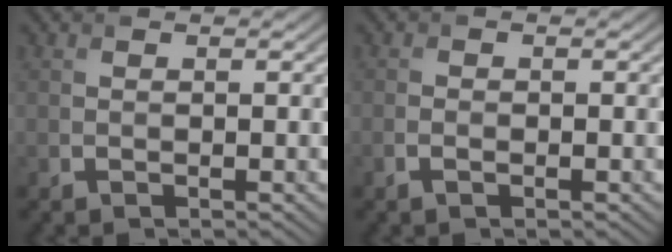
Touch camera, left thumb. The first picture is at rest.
{"total": 1.3, "force": [-0.6, 0.7, 1.0], "torque": [-0.019, -0.002, -0.011]}